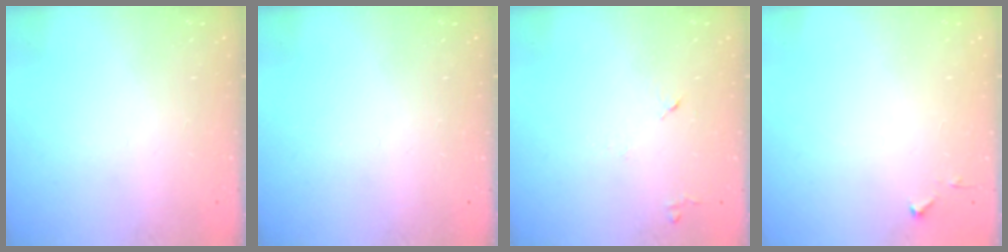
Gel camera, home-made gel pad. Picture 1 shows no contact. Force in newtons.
{"total": 0.0}
{"total": 5.6, "press": 5.5, "slide": 0.9}
{"total": 3.7, "press": 3.7, "slide": 0.6}